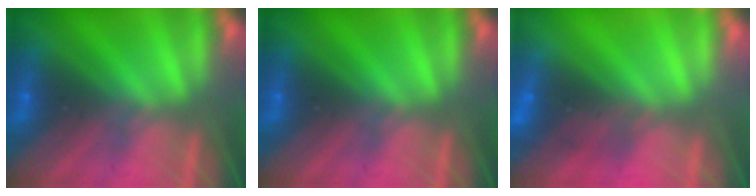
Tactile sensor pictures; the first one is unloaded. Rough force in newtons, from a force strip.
{"total": 0.0}
{"total": 2.3}